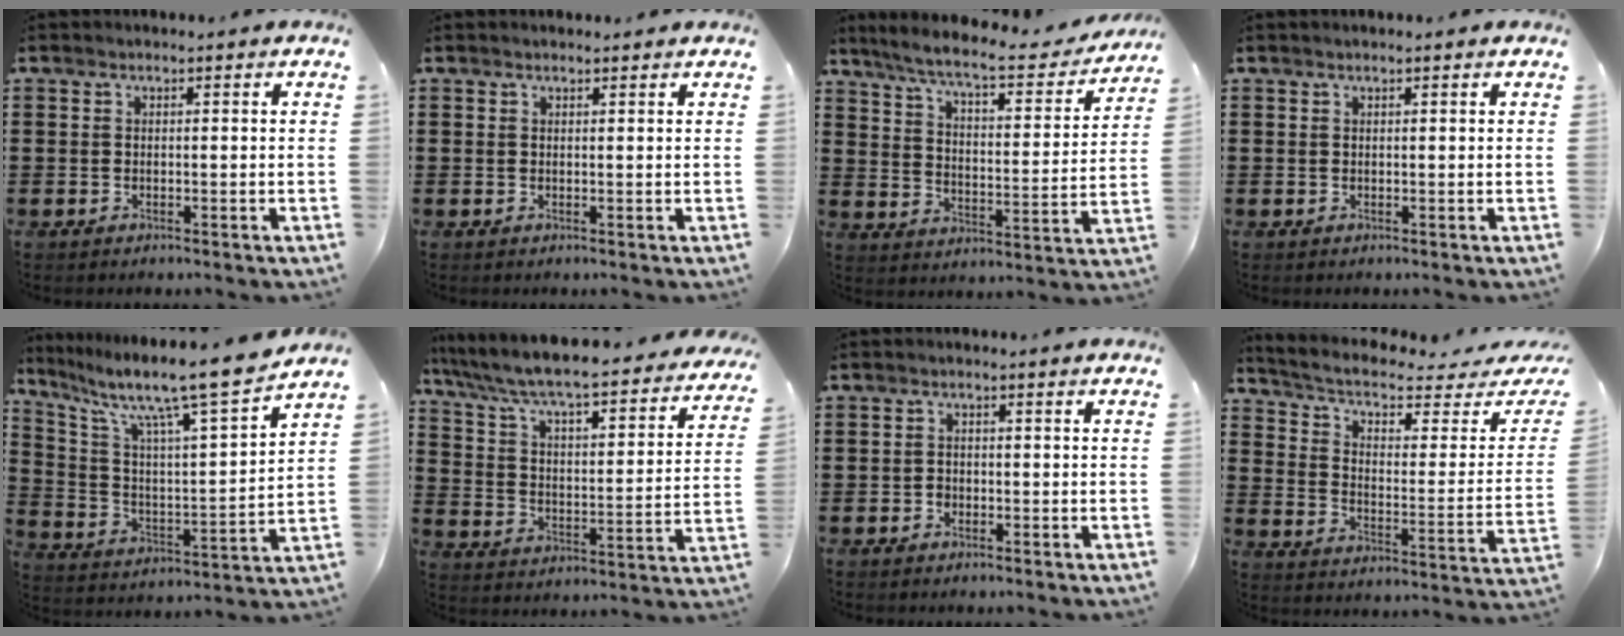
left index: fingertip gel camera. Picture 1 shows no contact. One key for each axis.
{"total": 0.7, "fx": 0.6, "fy": 0.1, "fz": 0.2, "tx": -0.005, "ty": 0.000, "tz": 0.013}
{"total": 7.8, "fx": 6.6, "fy": 0.3, "fz": 4.1, "tx": -0.106, "ty": -0.038, "tz": 0.109}
{"total": 0.6, "fx": 0.4, "fy": 0.0, "fz": 0.4, "tx": -0.008, "ty": 0.000, "tz": 0.008}
{"total": 11.5, "fx": 9.4, "fy": 0.6, "fz": 6.6, "tx": -0.146, "ty": -0.068, "tz": 0.147}
{"total": 5.8, "fx": 5.1, "fy": -0.1, "fz": 2.7, "tx": -0.077, "ty": -0.051, "tz": 0.076}
{"total": 0.9, "fx": -0.4, "fy": 0.8, "fz": 0.3, "tx": -0.009, "ty": 0.001, "tz": -0.009}
{"total": 4.4, "fx": 2.7, "fy": 1.4, "fz": 3.2, "tx": -0.078, "ty": -0.023, "tz": 0.039}